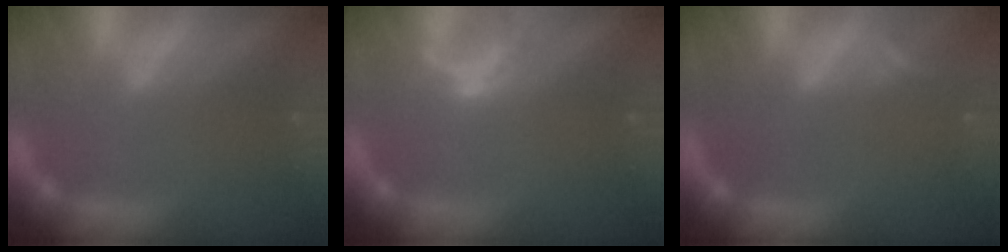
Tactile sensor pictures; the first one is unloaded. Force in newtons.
{"total": 1.5}
{"total": 0.9}